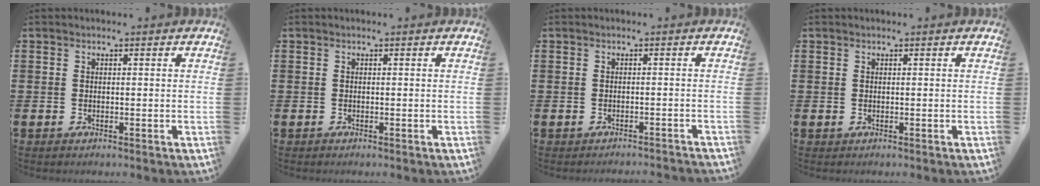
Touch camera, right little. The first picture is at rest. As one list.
[{"total": 0.0}, {"total": 1.0, "force": [-1.0, -0.2, 0.0], "torque": [0.000, 0.002, -0.020]}, {"total": 0.0}]